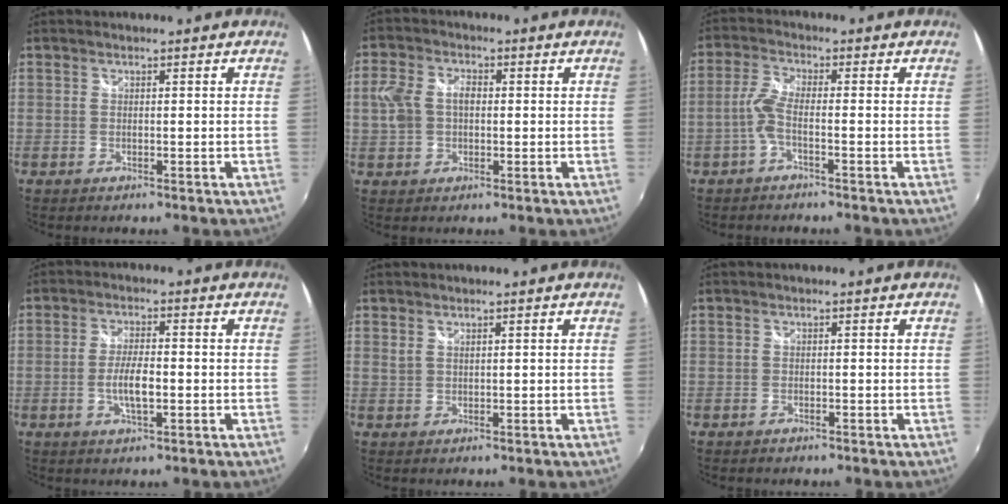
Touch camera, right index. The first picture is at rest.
{"total": 6.5, "force": [0.2, 4.7, 4.6], "torque": [-0.096, 0.013, 0.005]}
{"total": 3.6, "force": [-1.6, 0.4, 3.3], "torque": [-0.080, 0.006, -0.034]}
{"total": 5.2, "force": [-1.3, 1.5, 4.8], "torque": [-0.096, -0.002, -0.023]}
{"total": 0.8, "force": [0.8, 0.2, 0.3], "torque": [-0.005, 0.000, 0.014]}
{"total": 1.0, "force": [-0.7, 0.7, 0.1], "torque": [-0.006, -0.002, -0.011]}